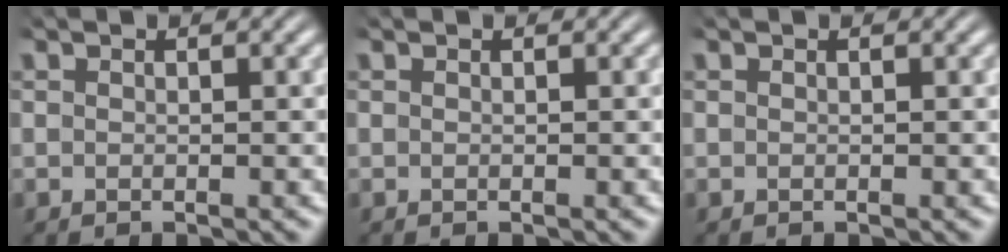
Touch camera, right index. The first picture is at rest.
{"total": 0.0}
{"total": 0.0}